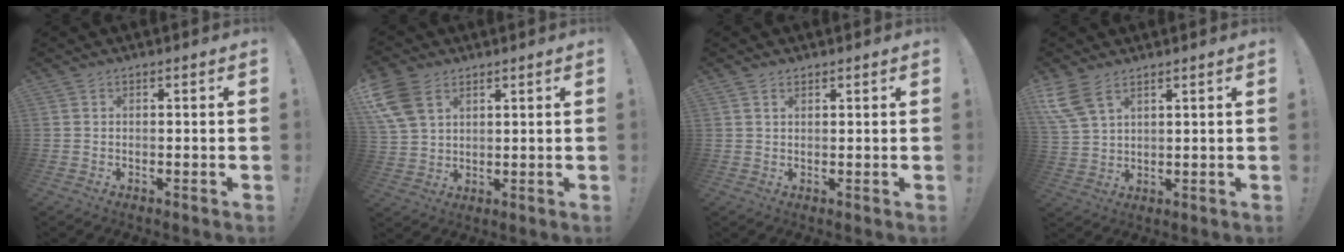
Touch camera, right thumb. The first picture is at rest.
{"total": 12.0, "force": [5.6, 8.5, 6.5], "torque": [-0.138, -0.013, 0.114]}
{"total": 1.5, "force": [1.0, 0.9, 0.7], "torque": [-0.007, -0.002, 0.018]}
{"total": 7.9, "force": [5.2, 3.8, 4.6], "torque": [-0.106, -0.021, 0.103]}